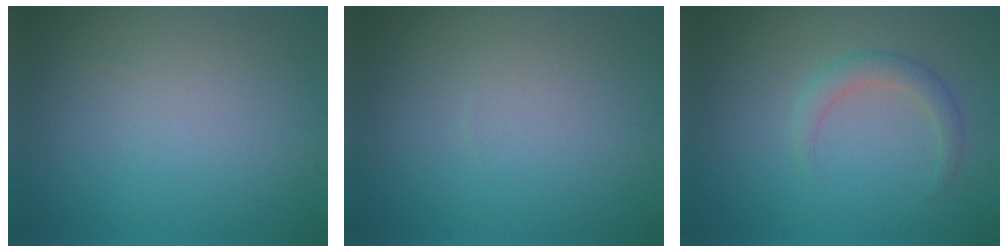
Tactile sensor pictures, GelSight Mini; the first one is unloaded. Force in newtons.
{"total": 0.0}
{"total": 2.1, "press": 2.0, "slide": 0.2}